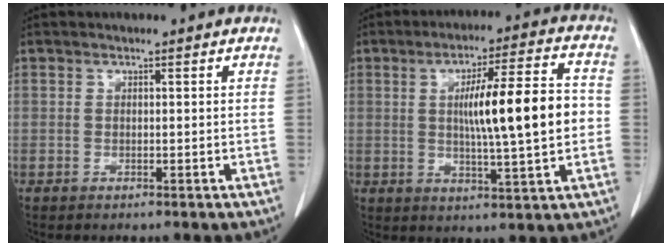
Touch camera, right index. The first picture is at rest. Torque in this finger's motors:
{"motor_torque": [0.99, -0.33, 0.44, 0.14]}